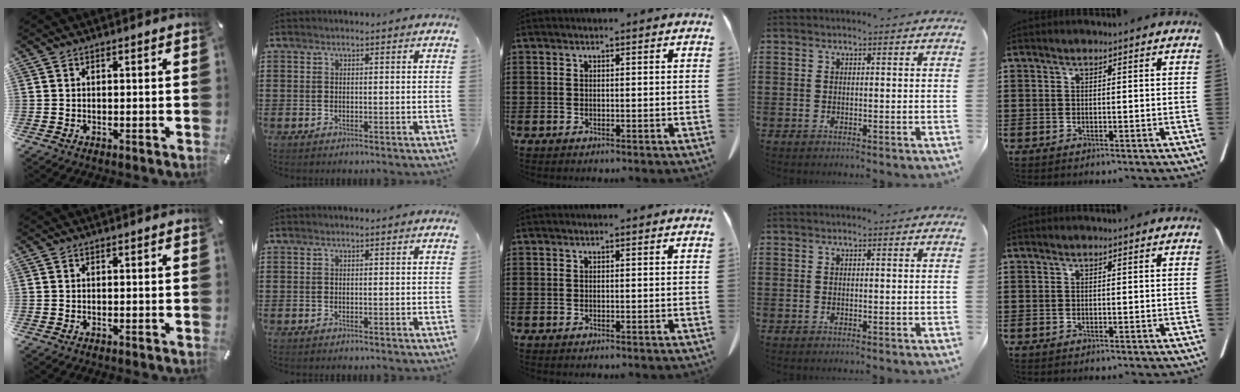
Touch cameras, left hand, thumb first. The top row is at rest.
{}